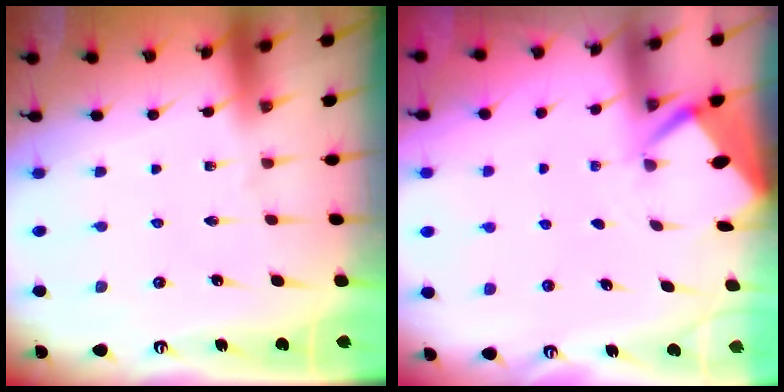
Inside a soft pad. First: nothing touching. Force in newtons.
{"total": 2.7, "press": 2.6, "slide": 0.4}